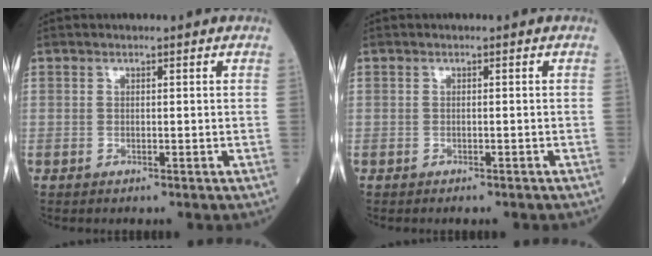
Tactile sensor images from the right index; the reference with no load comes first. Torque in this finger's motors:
{"motor_torque": [-0.09, -0.19, -0.07, -0.01]}